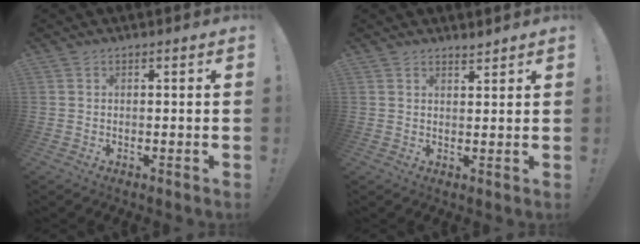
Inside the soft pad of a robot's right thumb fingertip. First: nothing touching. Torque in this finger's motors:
{"motor_torque": [-0.19, 0.19, 0.10, 0.02, 0.00]}